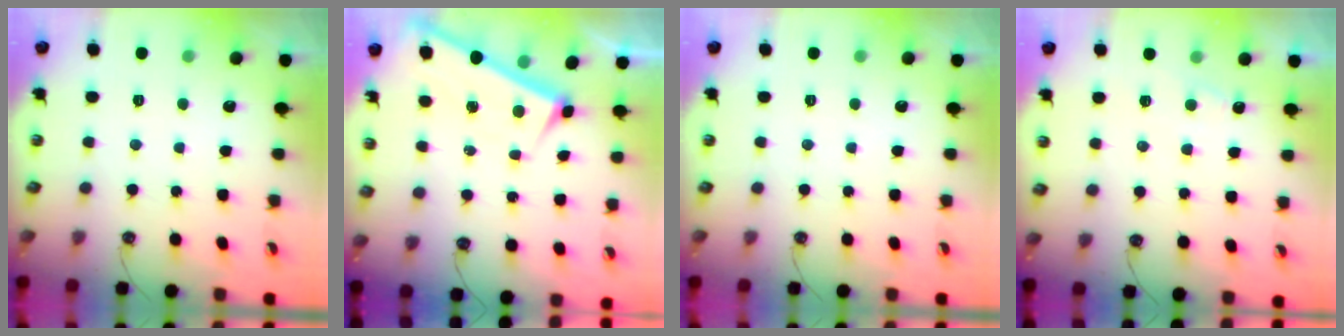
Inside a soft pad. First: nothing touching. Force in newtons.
{"total": 2.7, "press": 2.7, "slide": 0.1}
{"total": 0.0}
{"total": 4.4, "press": 4.4, "slide": 0.3}